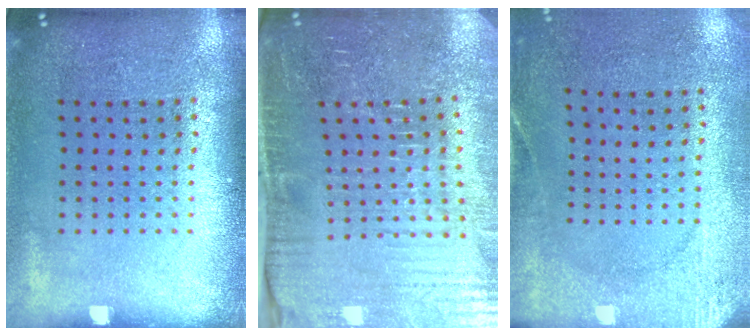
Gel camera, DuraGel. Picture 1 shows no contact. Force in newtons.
{"total": 4.7, "press": 4.6, "slide": 1.1}
{"total": 2.6, "press": 2.1, "slide": 1.6}